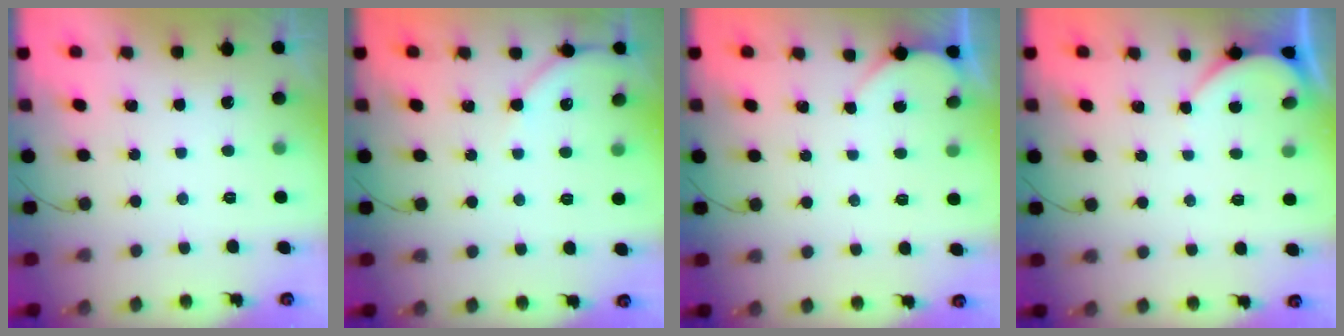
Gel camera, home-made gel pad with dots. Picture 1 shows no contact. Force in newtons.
{"total": 5.1, "press": 5.1, "slide": 0.8}
{"total": 1.8, "press": 1.8, "slide": 0.2}
{"total": 3.5, "press": 3.5, "slide": 0.3}